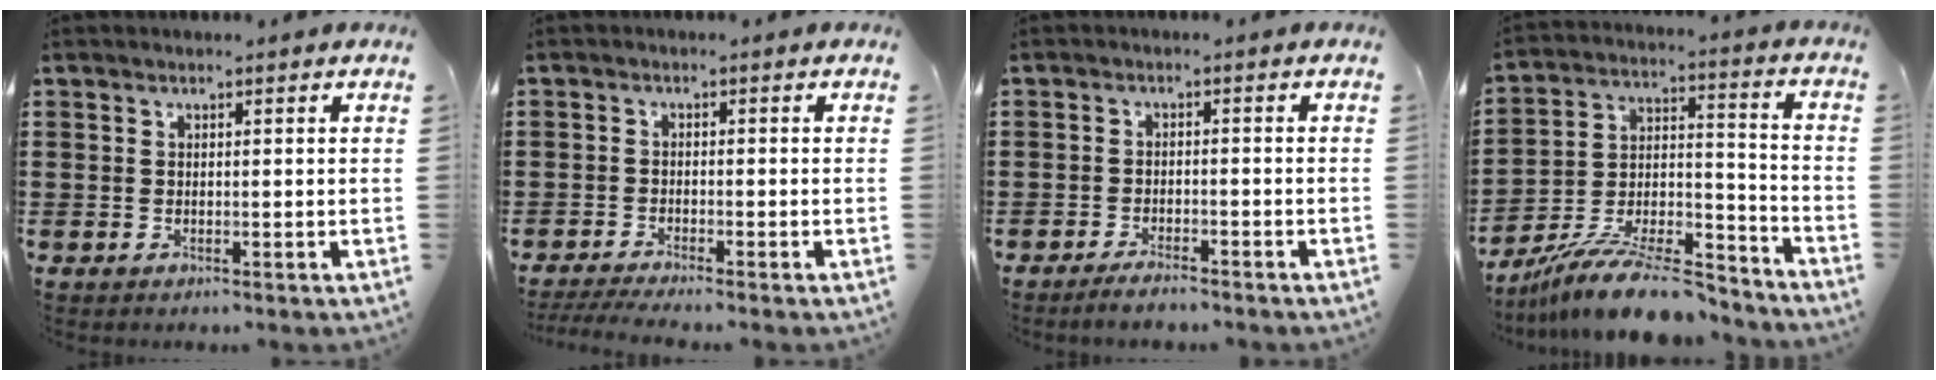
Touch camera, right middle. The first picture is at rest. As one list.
[{"total": 2.0, "force": [-1.7, -0.1, 1.0], "torque": [-0.022, -0.002, -0.036]}, {"total": 2.3, "force": [-2.1, 0.1, 1.0], "torque": [-0.018, 0.002, -0.040]}, {"total": 14.0, "force": [-12.1, 2.0, 6.8], "torque": [-0.103, 0.041, -0.222]}]